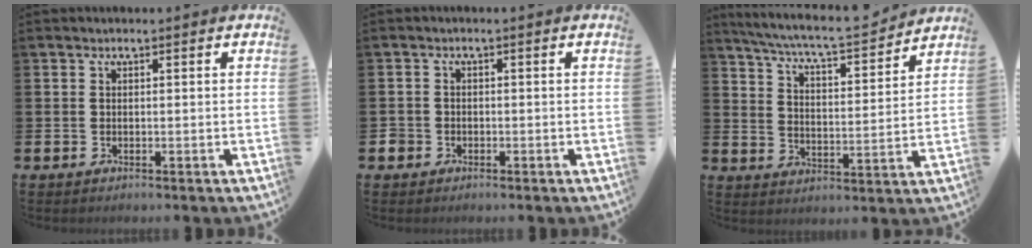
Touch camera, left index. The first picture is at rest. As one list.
[{"total": 1.6, "force": [-1.0, 1.3, 0.1], "torque": [0.000, 0.001, -0.025]}, {"total": 7.1, "force": [6.7, 0.3, 2.2], "torque": [-0.074, -0.051, 0.114]}]